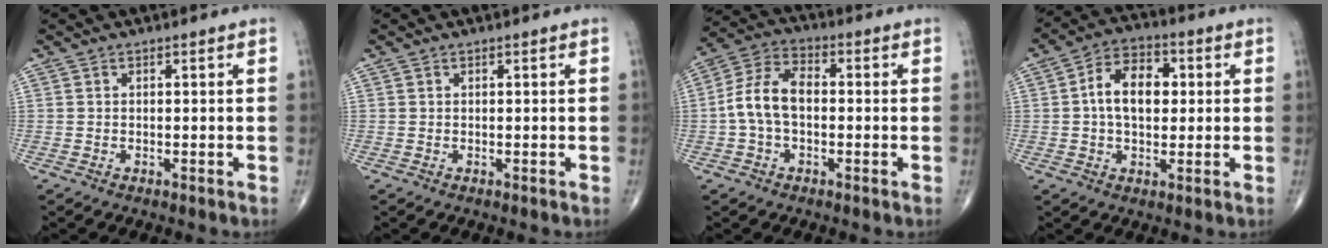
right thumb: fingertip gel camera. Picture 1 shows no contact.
{"total": 0.0}
{"total": 9.3, "force": [-0.7, 5.8, 7.2], "torque": [-0.139, 0.033, -0.024]}
{"total": 10.1, "force": [1.1, 6.4, 7.7], "torque": [-0.116, 0.016, 0.012]}